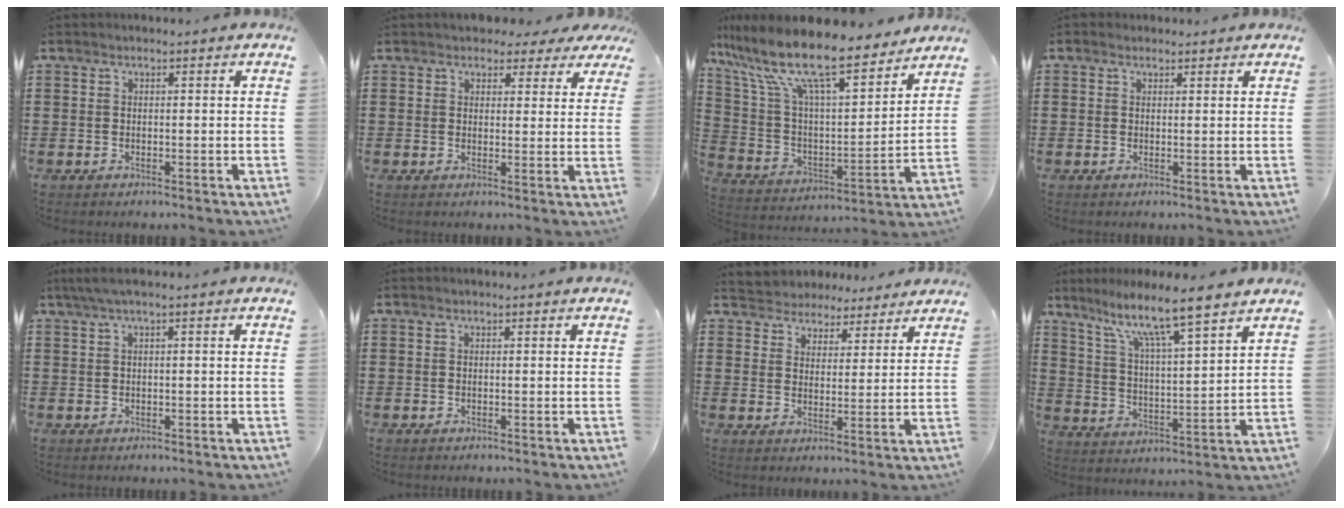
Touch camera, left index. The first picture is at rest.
{"total": 3.0, "force": [2.4, 1.5, 0.9], "torque": [-0.019, 0.002, 0.042]}
{"total": 13.5, "force": [10.9, 2.1, 7.8], "torque": [-0.199, -0.070, 0.185]}
{"total": 1.2, "force": [0.8, 0.9, -0.1], "torque": [0.005, 0.003, 0.014]}
{"total": 1.7, "force": [-0.2, 0.1, 1.7], "torque": [-0.036, -0.006, -0.006]}
{"total": 0.0}
{"total": 3.9, "force": [3.5, 1.4, -0.8], "torque": [-0.009, -0.016, 0.061]}
{"total": 8.6, "force": [7.0, 0.0, 5.0], "torque": [-0.114, -0.045, 0.112]}